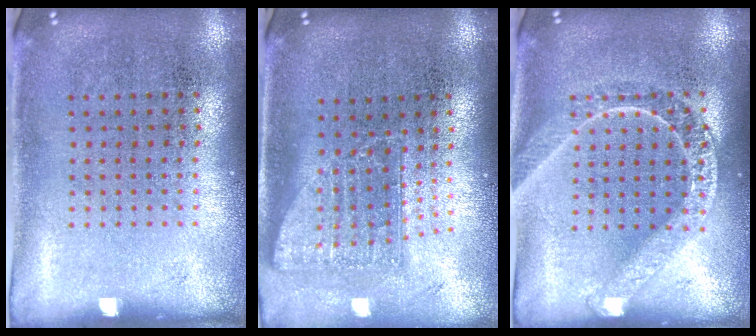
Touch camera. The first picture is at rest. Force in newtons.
{"total": 1.7, "press": 1.2, "slide": 1.2}
{"total": 1.4, "press": 1.4, "slide": 0.2}